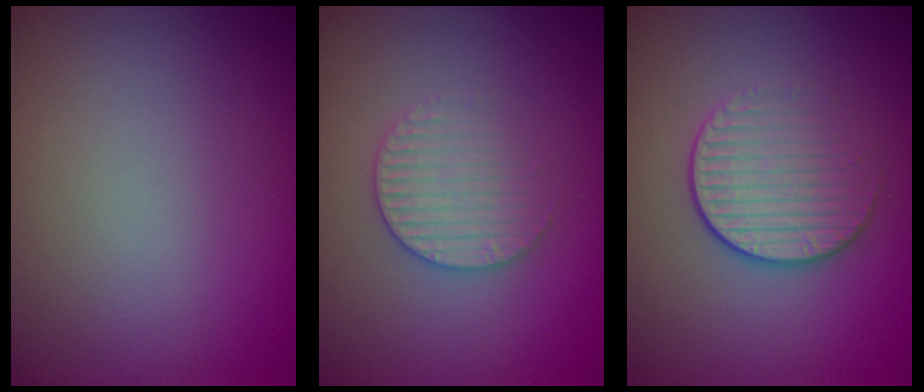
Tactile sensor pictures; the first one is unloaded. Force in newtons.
{"total": 2.8, "press": 2.7, "slide": 0.6}
{"total": 3.2, "press": 2.9, "slide": 1.4}